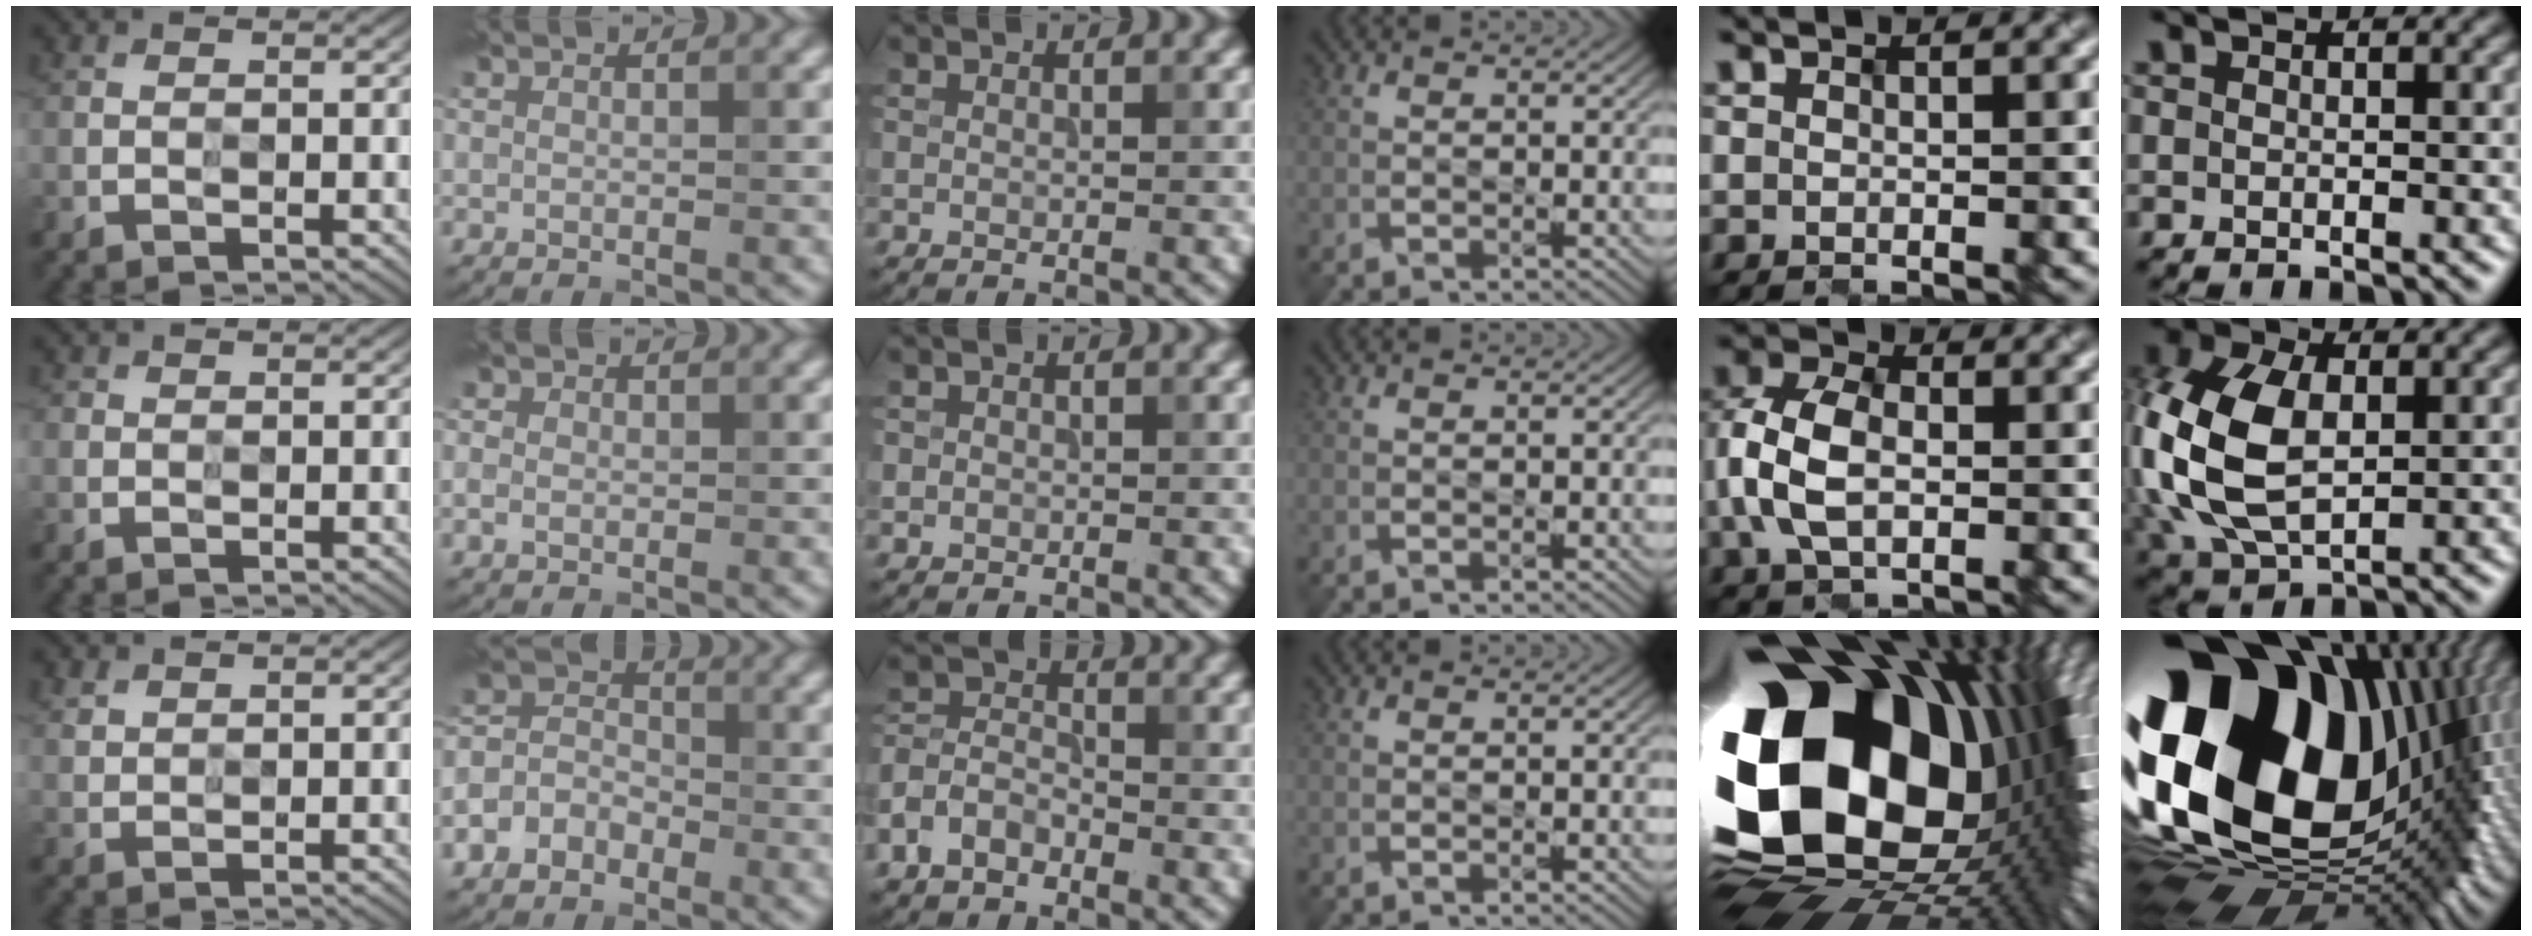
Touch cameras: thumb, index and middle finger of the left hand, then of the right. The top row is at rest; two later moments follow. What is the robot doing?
{"motion": "wipe", "object": "paper plate"}